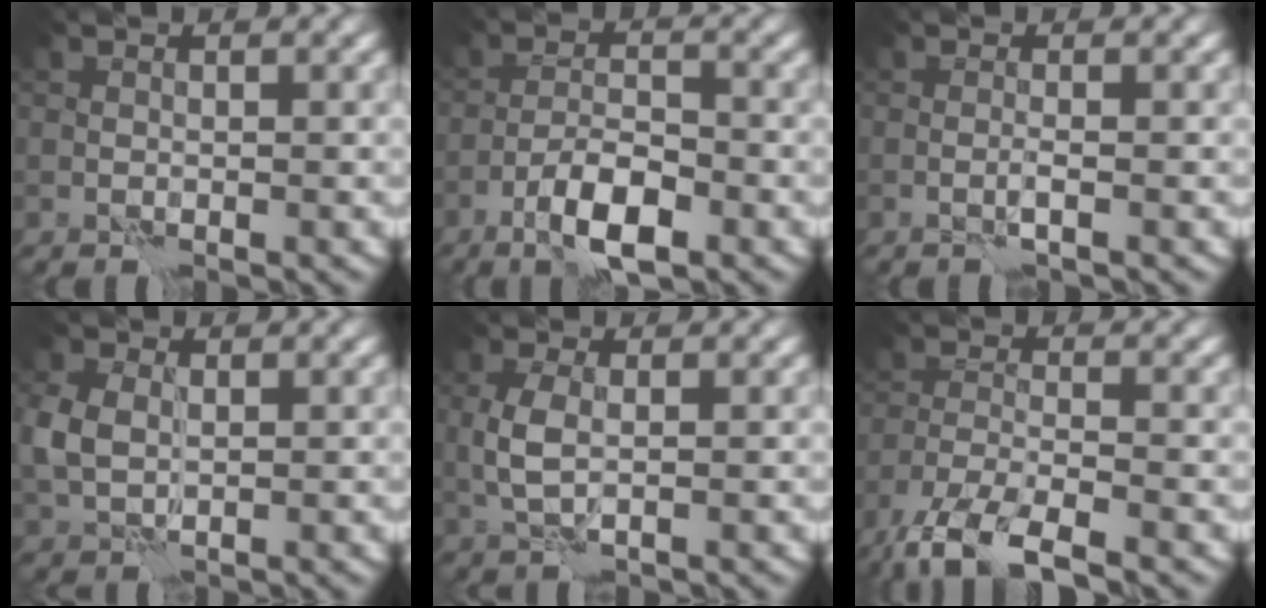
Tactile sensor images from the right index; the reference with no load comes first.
{"total": 4.9, "force": [-2.7, 1.4, 3.8], "torque": [-0.069, 0.003, -0.051]}
{"total": 0.6, "force": [-0.1, -0.3, 0.6], "torque": [-0.011, 0.004, -0.003]}
{"total": 3.5, "force": [0.5, 2.6, 2.3], "torque": [-0.065, 0.002, 0.006]}
{"total": 2.5, "force": [0.3, 1.1, 2.2], "torque": [-0.054, 0.000, 0.005]}
{"total": 7.6, "force": [-5.7, 1.9, 4.6], "torque": [-0.088, -0.012, -0.114]}